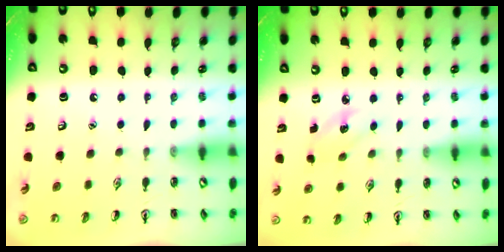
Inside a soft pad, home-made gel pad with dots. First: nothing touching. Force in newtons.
{"total": 2.4, "press": 2.2, "slide": 0.9}